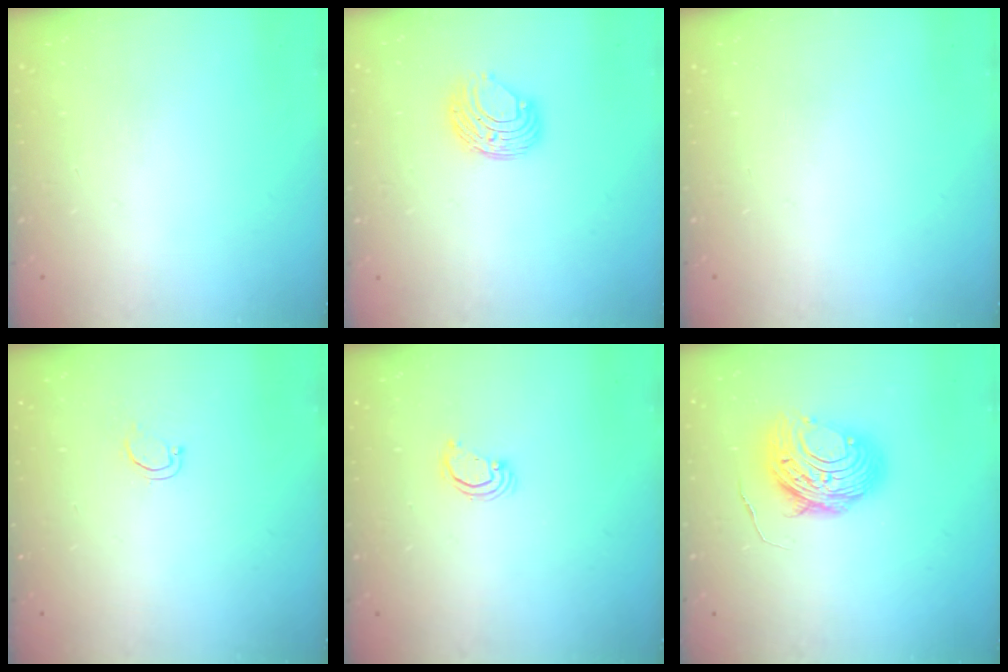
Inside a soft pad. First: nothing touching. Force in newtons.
{"total": 8.7, "press": 8.6, "slide": 0.7}
{"total": 0.0}
{"total": 2.8, "press": 2.8, "slide": 0.2}
{"total": 2.3, "press": 2.3, "slide": 0.3}
{"total": 11.3, "press": 11.3, "slide": 1.2}